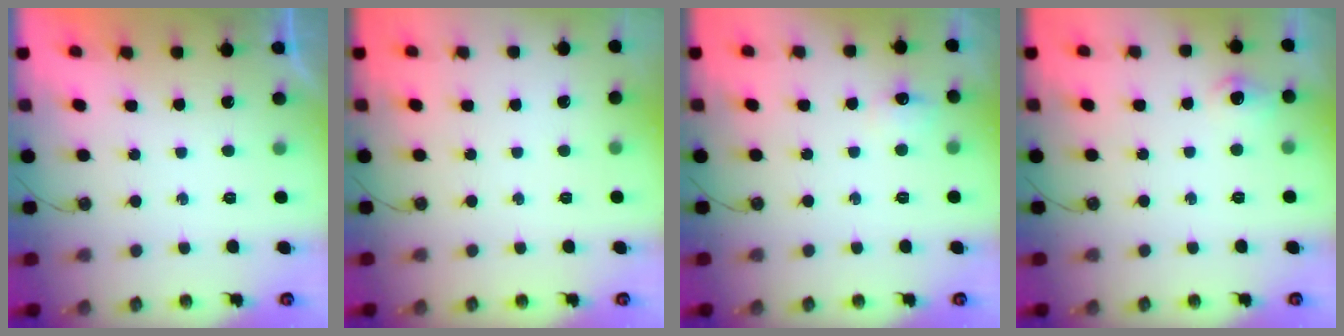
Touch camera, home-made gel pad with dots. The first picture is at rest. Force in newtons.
{"total": 0.0}
{"total": 7.1, "press": 7.0, "slide": 0.9}
{"total": 7.9, "press": 7.8, "slide": 1.0}